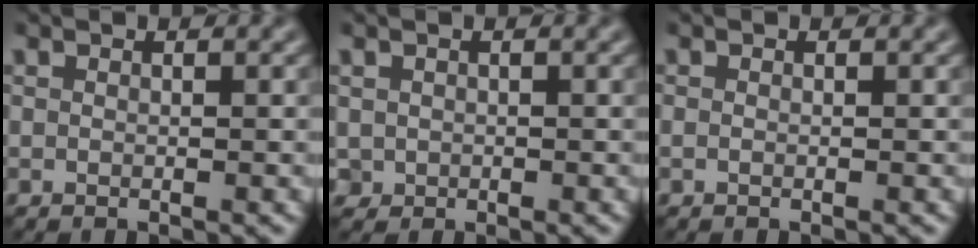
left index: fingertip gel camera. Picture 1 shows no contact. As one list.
[{"total": 1.0, "force": [-0.2, 1.0, 0.1], "torque": [-0.003, -0.003, 0.001]}, {"total": 0.0}]